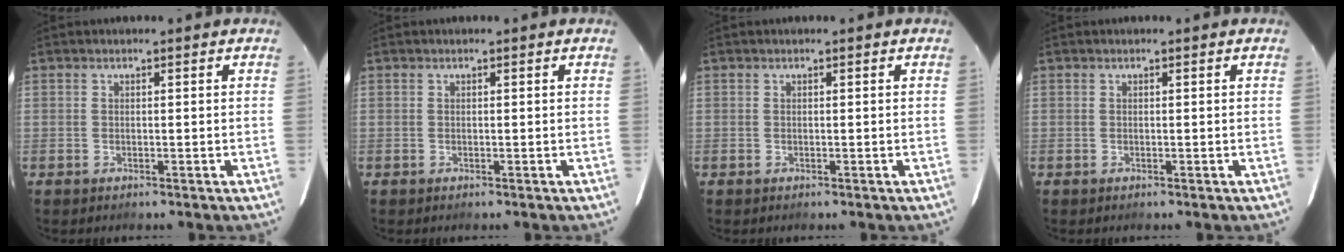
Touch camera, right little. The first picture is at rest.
{"total": 0.0}
{"total": 0.0}
{"total": 0.0}